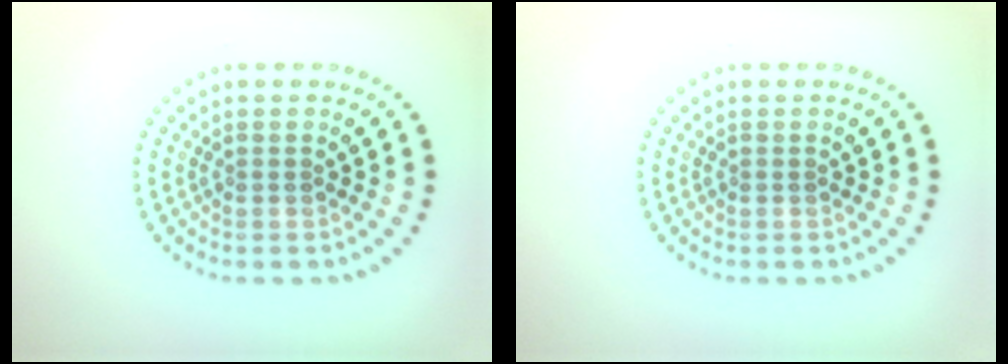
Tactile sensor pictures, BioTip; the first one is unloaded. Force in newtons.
{"total": 0.0}